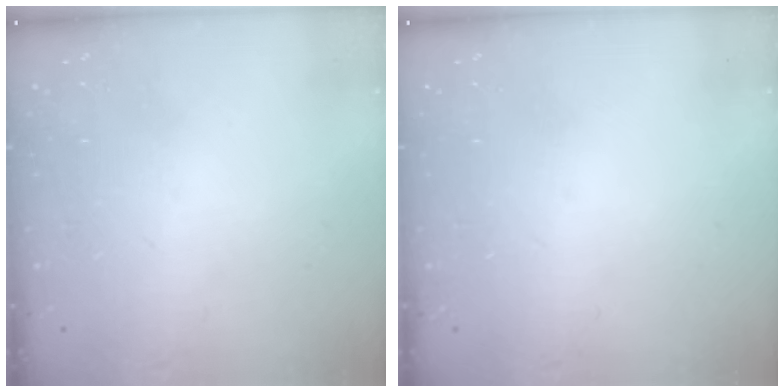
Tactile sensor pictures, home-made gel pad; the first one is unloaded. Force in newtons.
{"total": 0.0}